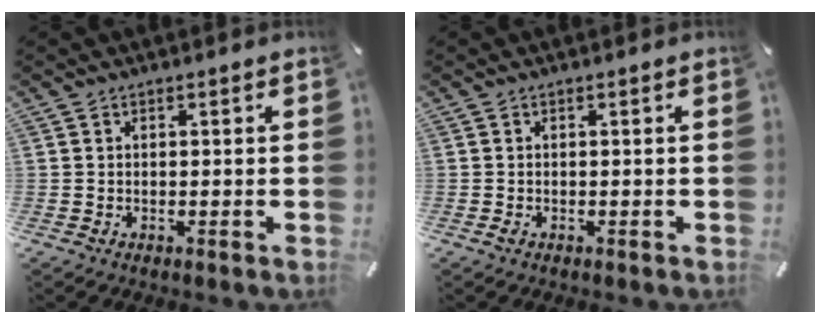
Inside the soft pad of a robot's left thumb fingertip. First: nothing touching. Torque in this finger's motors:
{"motor_torque": [0.11, 0.42, 0.05, -0.21, 0.03]}